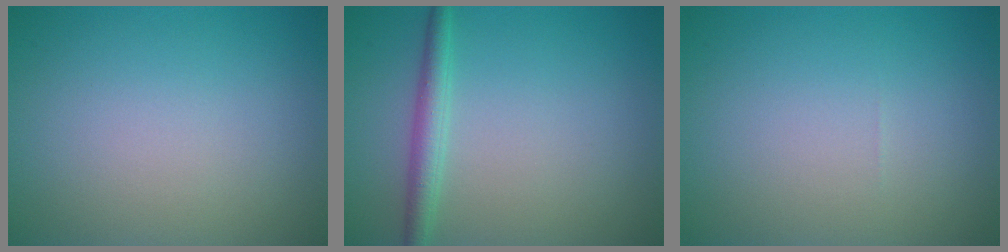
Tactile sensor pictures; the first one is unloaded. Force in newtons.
{"total": 2.3, "press": 2.3, "slide": 0.1}
{"total": 0.0}